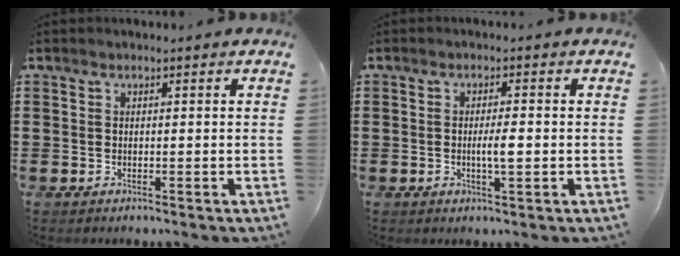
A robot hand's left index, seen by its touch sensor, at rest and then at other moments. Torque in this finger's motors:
{"motor_torque": [0.33, 0.08, 0.08, 0.04]}